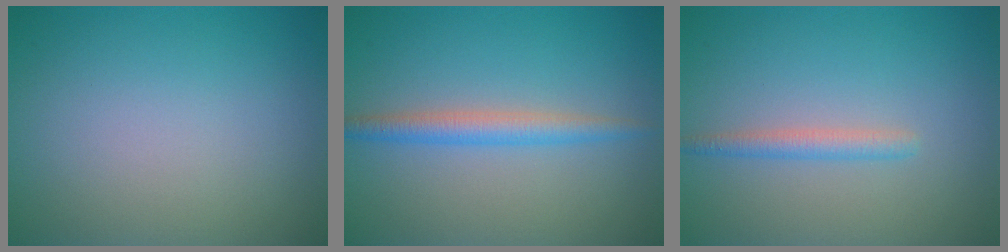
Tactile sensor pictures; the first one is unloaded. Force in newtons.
{"total": 2.5, "press": 2.5, "slide": 0.1}
{"total": 1.6, "press": 1.6, "slide": 0.1}